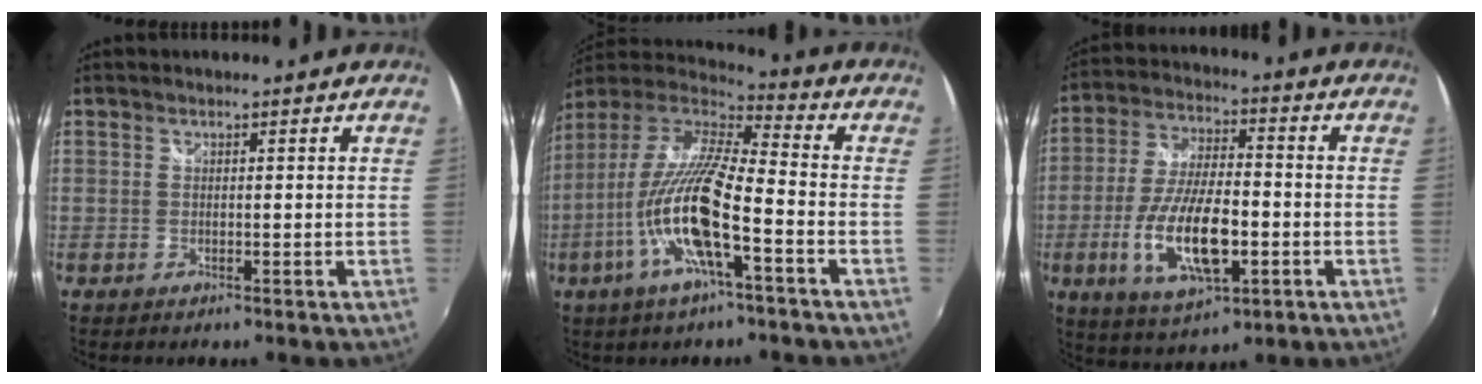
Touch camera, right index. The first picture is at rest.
{"total": 17.7, "force": [-6.5, 3.0, 16.2], "torque": [-0.306, -0.021, -0.128]}
{"total": 15.7, "force": [-4.5, 5.9, 13.8], "torque": [-0.281, -0.012, -0.078]}